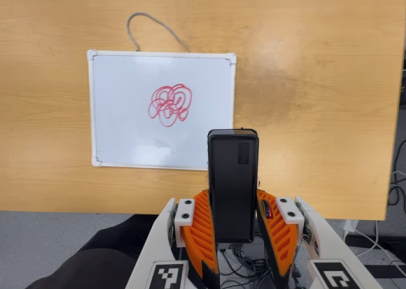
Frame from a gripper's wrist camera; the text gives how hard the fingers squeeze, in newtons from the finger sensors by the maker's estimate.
{"total": 5.1, "left": 3.6, "right": 6.5}